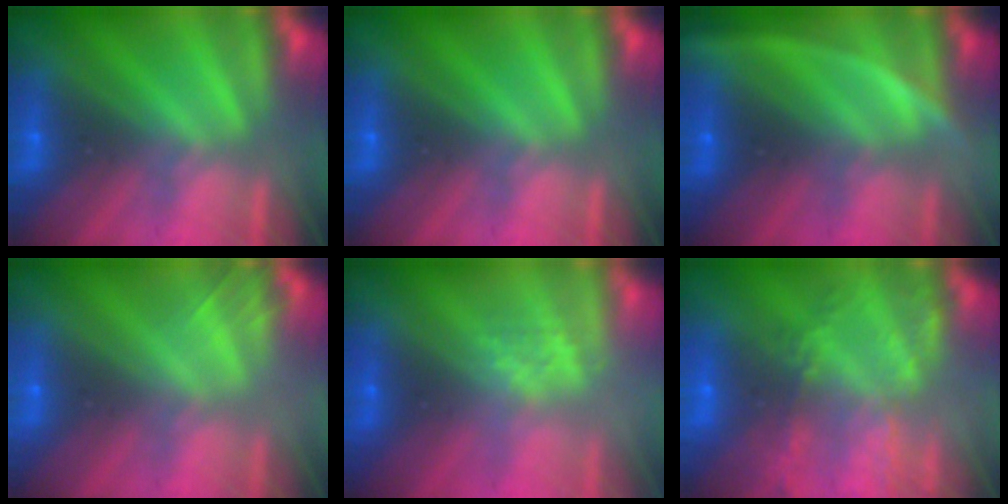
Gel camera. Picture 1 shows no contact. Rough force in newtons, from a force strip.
{"total": 0.0}
{"total": 3.0}
{"total": 2.0}
{"total": 2.8}
{"total": 7.6}